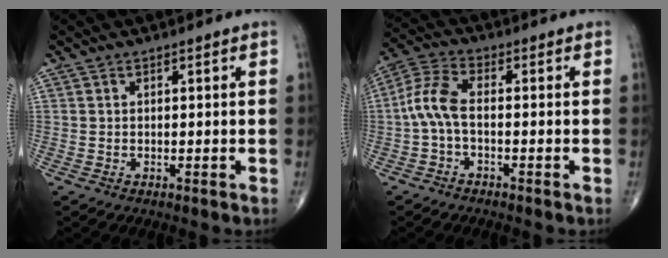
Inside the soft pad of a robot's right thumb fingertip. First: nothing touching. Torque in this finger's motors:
{"motor_torque": [-0.01, -0.02, 0.91, -0.30, 0.06]}